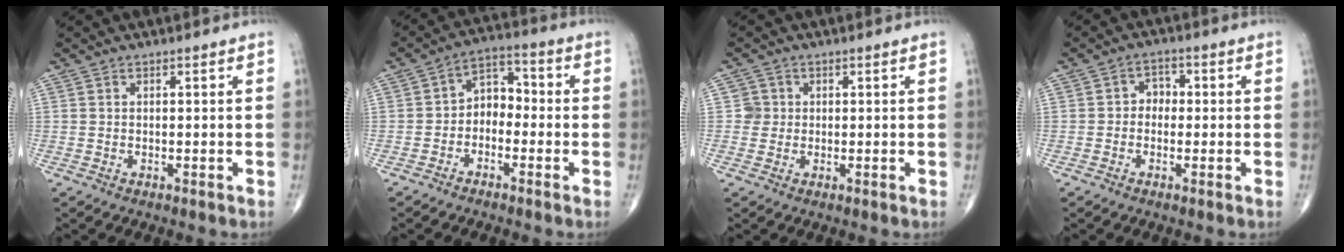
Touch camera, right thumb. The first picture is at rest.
{"total": 6.2, "force": [-1.6, 4.5, 3.9], "torque": [-0.034, 0.036, -0.048]}
{"total": 2.3, "force": [0.2, 2.3, -0.1], "torque": [0.021, 0.006, -0.002]}
{"total": 3.3, "force": [-0.3, 2.8, 1.9], "torque": [-0.004, 0.017, -0.017]}